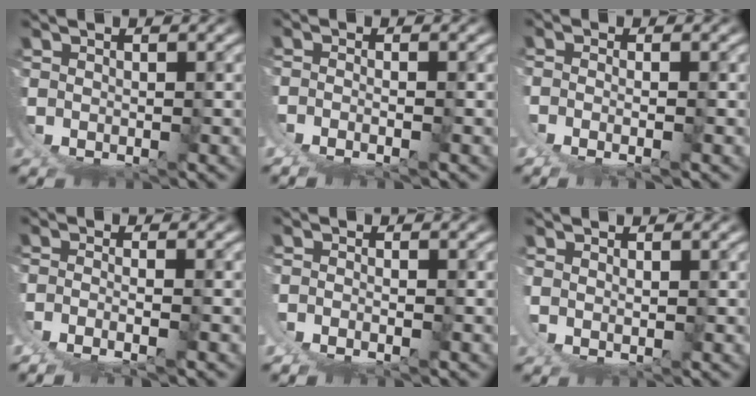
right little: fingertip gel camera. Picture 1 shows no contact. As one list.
[{"total": 2.5, "force": [-1.0, 0.8, 2.1], "torque": [-0.045, -0.011, -0.009]}, {"total": 2.1, "force": [0.0, -0.1, 2.1], "torque": [-0.048, -0.012, 0.010]}, {"total": 3.2, "force": [-0.8, 1.3, 2.8], "torque": [-0.061, -0.017, -0.003]}, {"total": 1.8, "force": [-0.8, 0.9, 1.4], "torque": [-0.030, -0.007, -0.009]}, {"total": 1.8, "force": [1.6, -0.5, 0.7], "torque": [-0.018, 0.000, 0.028]}]